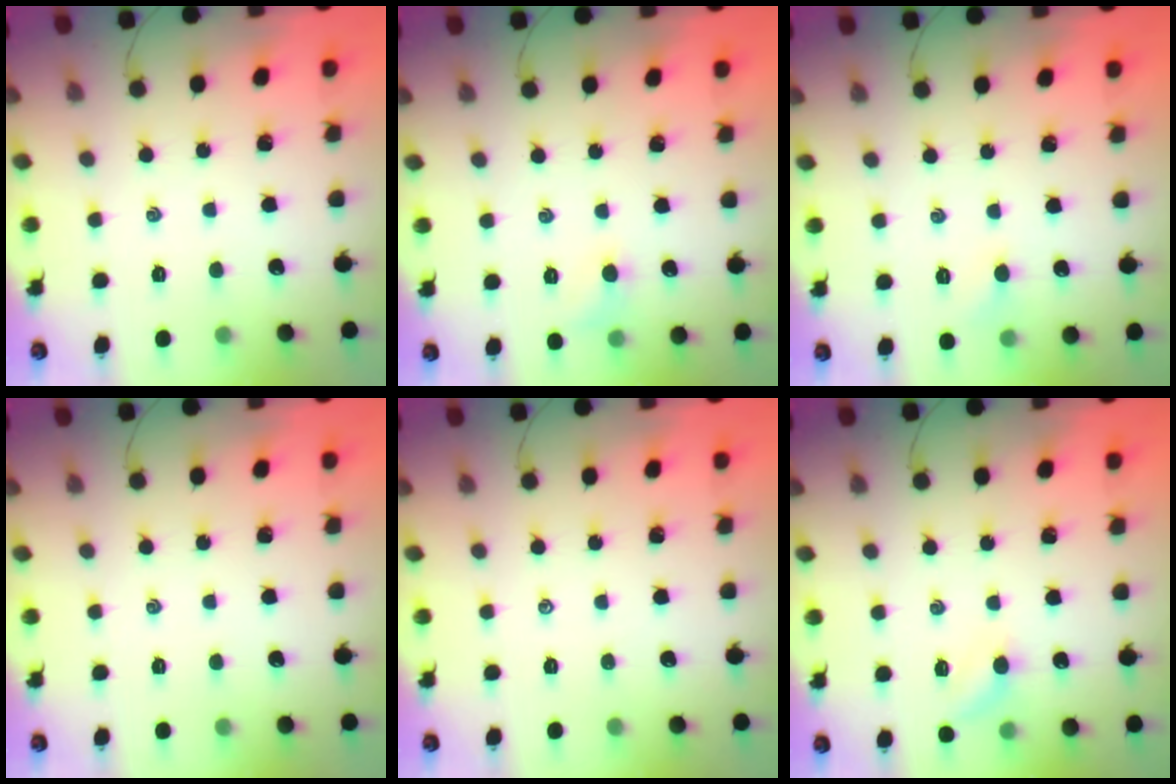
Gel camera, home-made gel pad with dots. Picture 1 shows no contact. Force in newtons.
{"total": 5.6, "press": 5.5, "slide": 1.4}
{"total": 3.7, "press": 3.5, "slide": 1.2}
{"total": 0.0}
{"total": 0.0}
{"total": 5.7, "press": 5.5, "slide": 1.5}